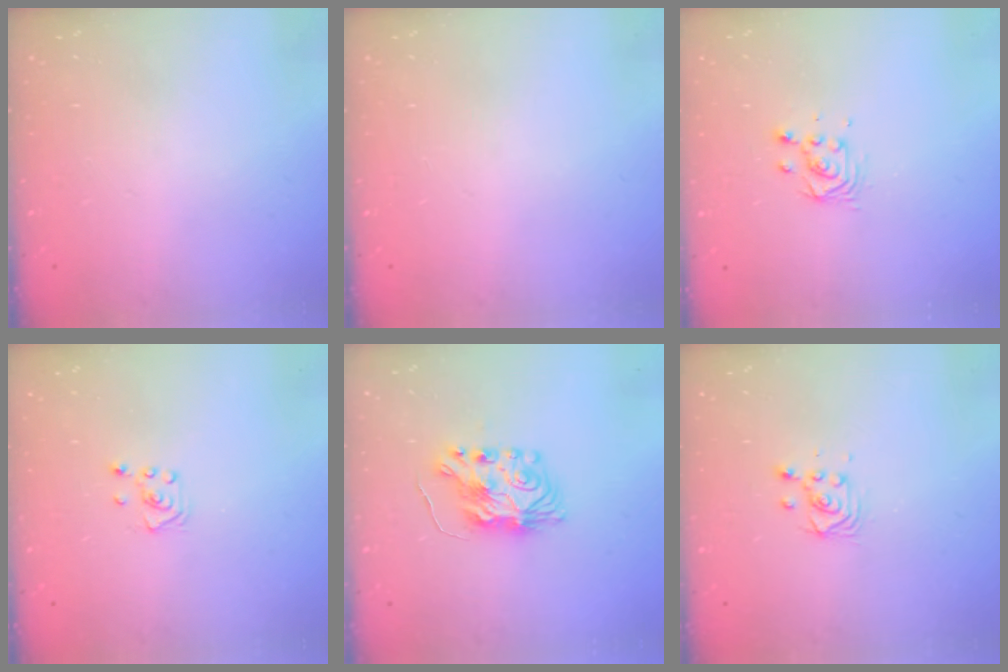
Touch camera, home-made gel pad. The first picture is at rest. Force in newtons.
{"total": 0.0}
{"total": 3.9, "press": 3.9, "slide": 0.3}
{"total": 3.0, "press": 2.9, "slide": 0.3}
{"total": 8.2, "press": 8.2, "slide": 0.5}
{"total": 3.3, "press": 3.2, "slide": 0.6}